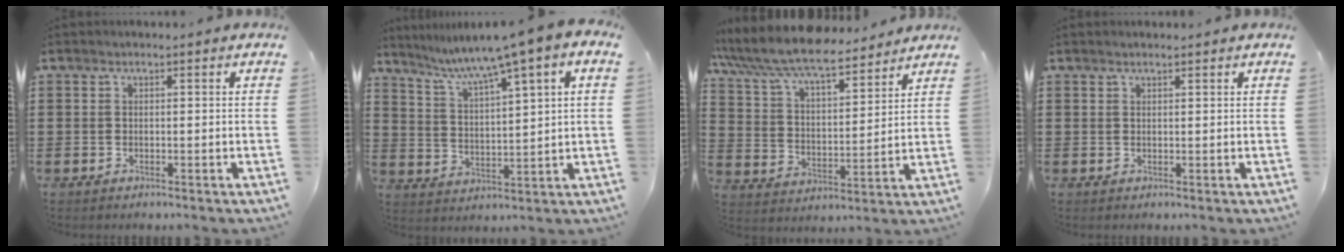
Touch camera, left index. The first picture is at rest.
{"total": 6.7, "force": [5.0, -0.3, 4.4], "torque": [-0.106, -0.032, 0.076]}
{"total": 8.6, "force": [7.7, 1.3, 3.4], "torque": [-0.100, -0.042, 0.134]}
{"total": 0.7, "force": [0.7, 0.1, 0.3], "torque": [-0.007, -0.001, 0.013]}